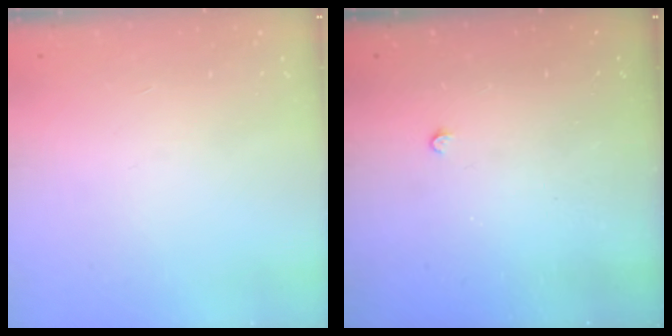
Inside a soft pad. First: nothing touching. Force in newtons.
{"total": 2.3, "press": 2.3, "slide": 0.4}